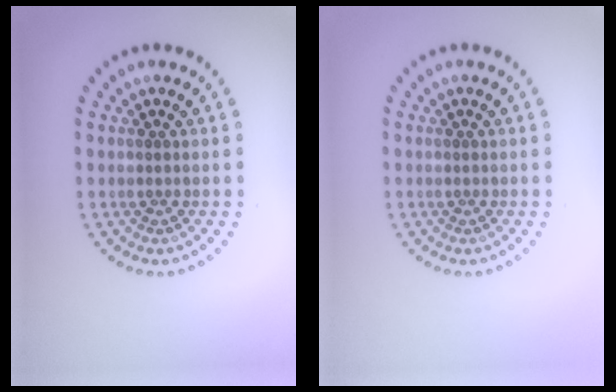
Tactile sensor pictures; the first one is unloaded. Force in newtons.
{"total": 0.0}